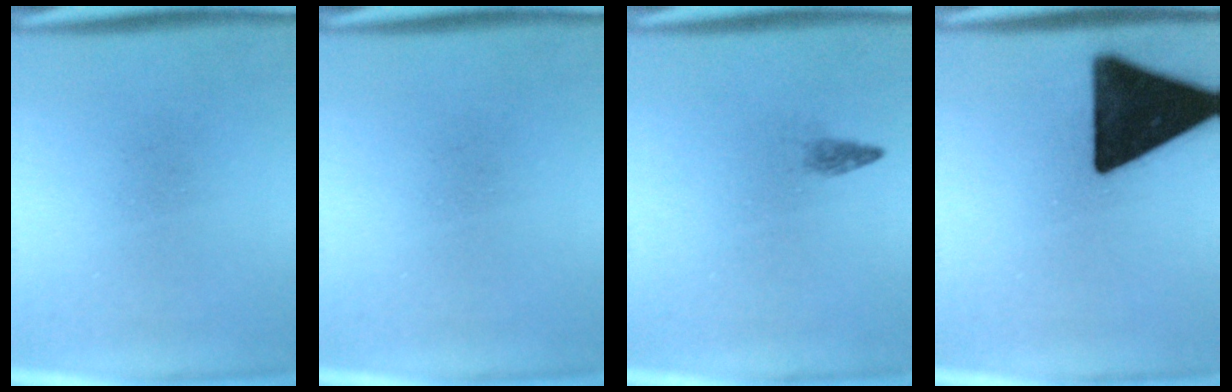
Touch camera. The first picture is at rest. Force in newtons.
{"total": 0.0}
{"total": 1.0}
{"total": 19.4}